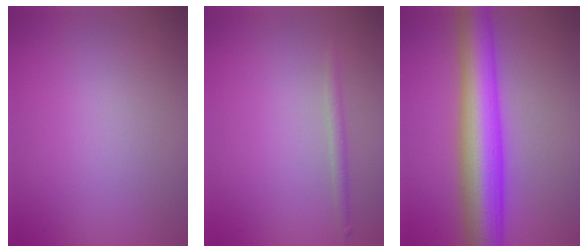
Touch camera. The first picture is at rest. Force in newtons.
{"total": 1.1, "press": 1.1, "slide": 0.0}
{"total": 9.7, "press": 9.7, "slide": 0.2}